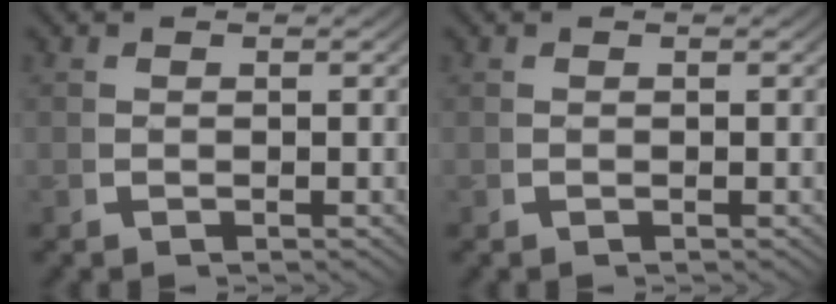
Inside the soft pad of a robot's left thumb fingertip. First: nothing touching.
{"total": 0.0}